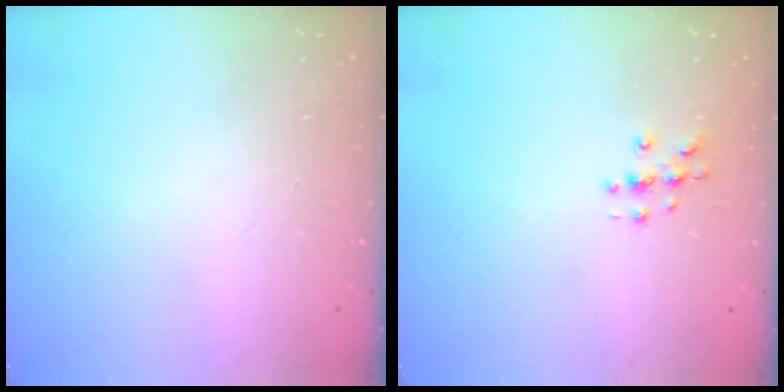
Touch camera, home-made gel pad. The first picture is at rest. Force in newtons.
{"total": 2.7, "press": 2.7, "slide": 0.3}